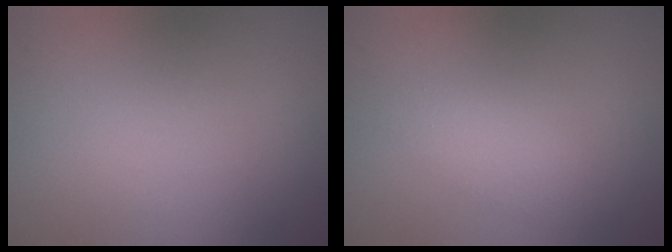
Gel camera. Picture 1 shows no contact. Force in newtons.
{"total": 1.6, "press": 1.6, "slide": 0.1}